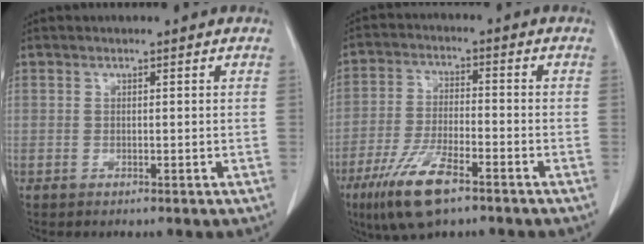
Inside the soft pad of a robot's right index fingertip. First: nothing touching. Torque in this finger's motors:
{"motor_torque": [-0.17, -0.09, 0.07, 0.00]}